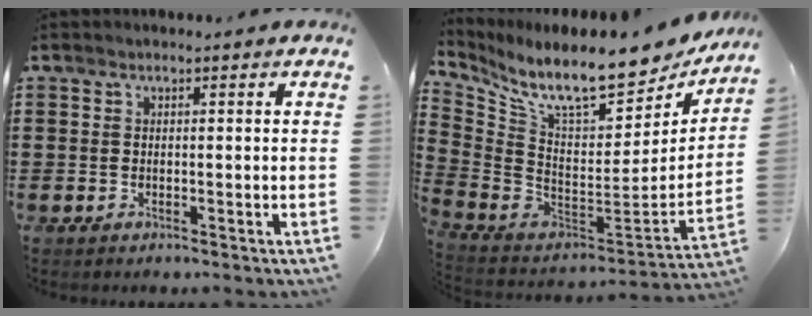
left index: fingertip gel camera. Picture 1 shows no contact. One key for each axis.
{"total": 11.1, "fx": 9.1, "fy": 1.7, "fz": 6.2, "tx": -0.143, "ty": -0.082, "tz": 0.155}